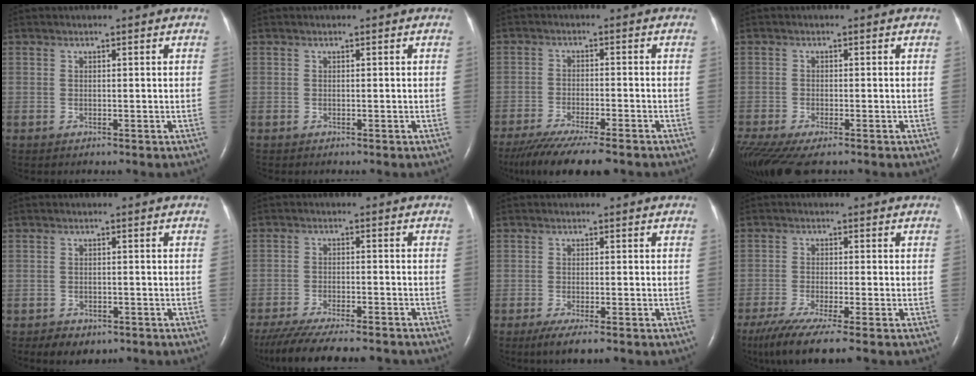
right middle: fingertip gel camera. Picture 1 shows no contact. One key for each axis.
{"total": 0.0}
{"total": 12.4, "fx": -10.2, "fy": 1.3, "fz": 7.0, "tx": -0.116, "ty": -0.030, "tz": -0.160}
{"total": 8.7, "fx": -6.6, "fy": 1.8, "fz": 5.4, "tx": -0.105, "ty": -0.016, "tz": -0.111}
{"total": 3.9, "fx": -2.7, "fy": 2.3, "fz": 1.6, "tx": -0.022, "ty": 0.000, "tz": -0.032}
{"total": 17.1, "fx": -14.8, "fy": 2.8, "fz": 8.1, "tx": -0.155, "ty": -0.034, "tz": -0.214}
{"total": 4.7, "fx": -3.2, "fy": 0.8, "fz": 3.4, "tx": -0.060, "ty": -0.013, "tz": -0.047}
{"total": 9.4, "fx": -7.0, "fy": 0.2, "fz": 6.3, "tx": -0.109, "ty": -0.028, "tz": -0.119}